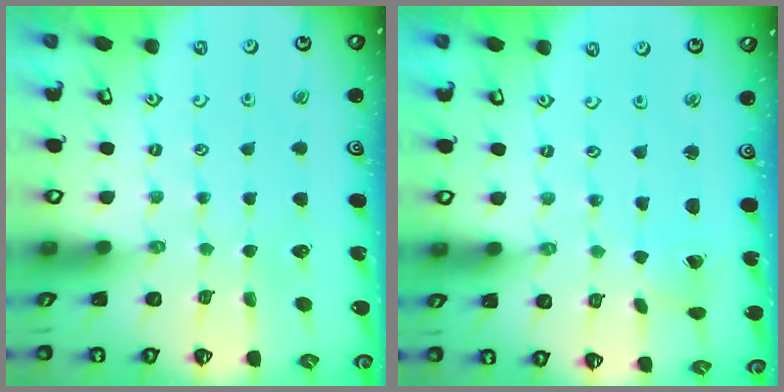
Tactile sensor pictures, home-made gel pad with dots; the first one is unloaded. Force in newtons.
{"total": 0.6, "press": 0.6, "slide": 0.0}